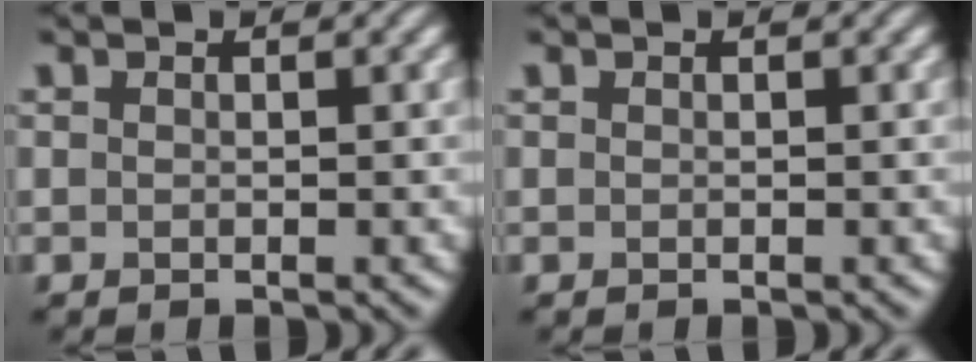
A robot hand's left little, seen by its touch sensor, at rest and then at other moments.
{"total": 0.0}